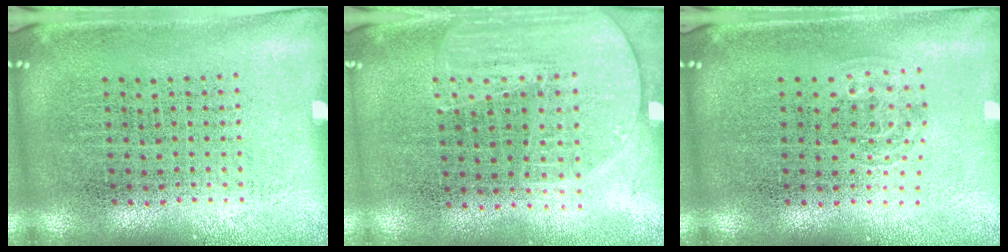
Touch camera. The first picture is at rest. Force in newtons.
{"total": 1.8, "press": 1.5, "slide": 0.9}
{"total": 0.9, "press": 0.6, "slide": 0.7}